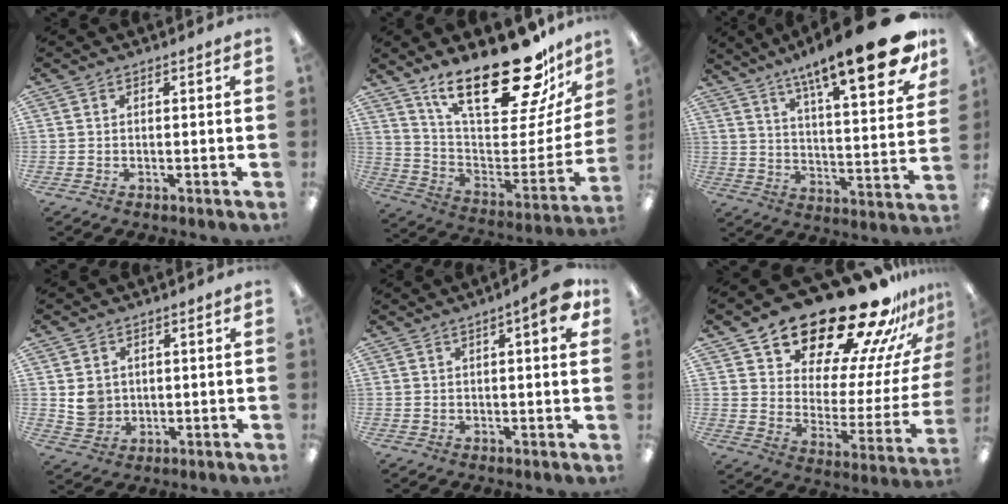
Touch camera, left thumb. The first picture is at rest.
{"total": 26.8, "force": [19.2, 8.9, 16.4], "torque": [-0.236, -0.138, 0.322]}
{"total": 21.2, "force": [15.2, 4.3, 14.1], "torque": [-0.213, -0.104, 0.242]}
{"total": 5.2, "force": [1.1, 4.9, 1.5], "torque": [-0.013, 0.002, 0.021]}
{"total": 5.9, "force": [2.6, 1.4, 5.1], "torque": [-0.070, -0.005, 0.038]}
{"total": 25.4, "force": [21.7, 8.2, 10.2], "torque": [-0.134, -0.175, 0.367]}